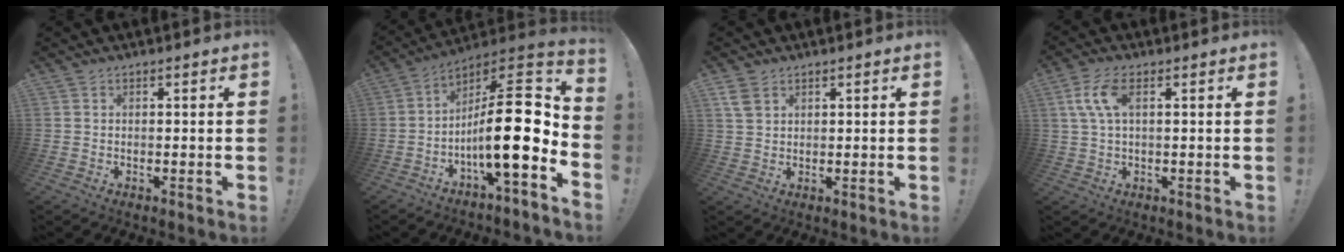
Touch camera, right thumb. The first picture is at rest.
{"total": 20.4, "force": [-3.1, 5.4, 19.4], "torque": [-0.328, 0.007, -0.054]}
{"total": 3.9, "force": [2.3, 2.4, 2.1], "torque": [-0.036, -0.005, 0.045]}
{"total": 7.5, "force": [1.7, 3.2, 6.5], "torque": [-0.126, 0.005, 0.034]}